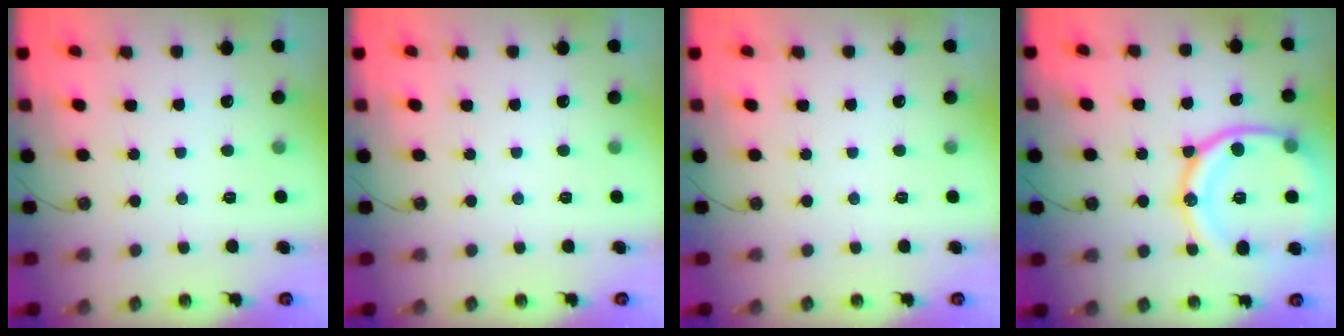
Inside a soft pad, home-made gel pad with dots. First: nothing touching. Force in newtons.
{"total": 0.0}
{"total": 0.0}
{"total": 22.0, "press": 21.9, "slide": 2.4}